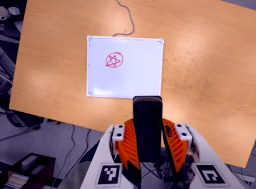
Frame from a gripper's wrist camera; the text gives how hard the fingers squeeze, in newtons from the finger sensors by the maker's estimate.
{"total": 9.0, "left": 7.5, "right": 10.4}